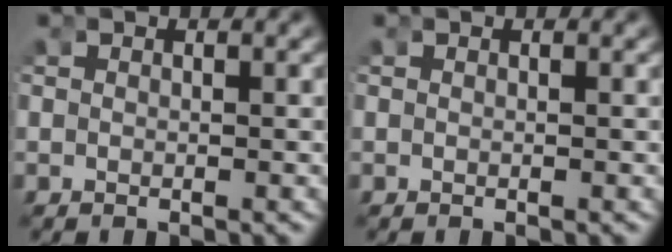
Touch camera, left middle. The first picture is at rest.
{"total": 0.0}